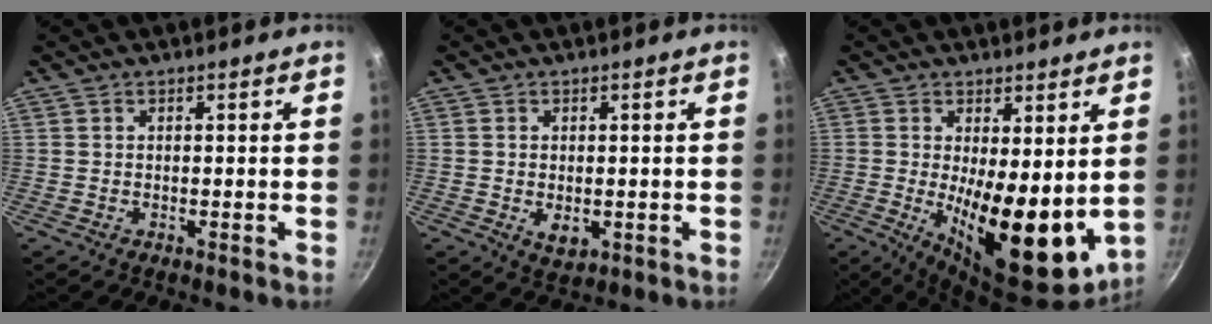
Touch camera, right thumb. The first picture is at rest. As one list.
[{"total": 3.7, "force": [-0.5, 2.3, 2.8], "torque": [-0.044, -0.011, -0.004]}, {"total": 16.1, "force": [0.1, 6.4, 14.8], "torque": [-0.190, -0.033, 0.012]}]